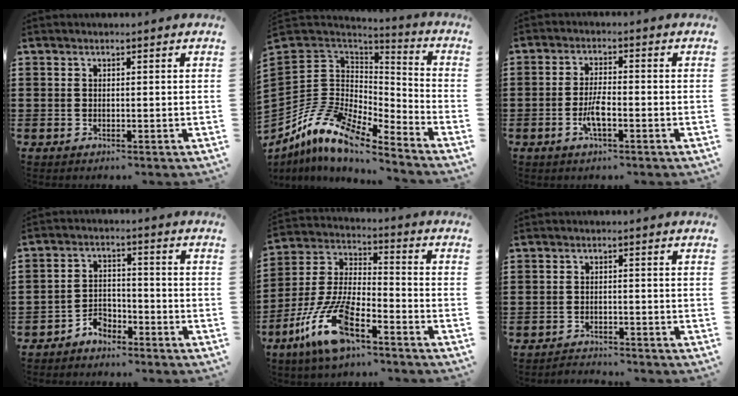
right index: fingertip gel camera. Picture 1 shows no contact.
{"total": 11.5, "force": [-8.5, 5.6, 5.4], "torque": [-0.145, 0.008, -0.175]}
{"total": 4.1, "force": [-1.7, 1.0, 3.6], "torque": [-0.074, -0.002, -0.034]}
{"total": 3.5, "force": [-3.2, 1.5, 0.3], "torque": [-0.013, 0.009, -0.066]}
{"total": 12.2, "force": [-7.8, 3.4, 8.7], "torque": [-0.210, -0.003, -0.157]}
{"total": 1.8, "force": [-1.8, 0.2, -0.1], "torque": [-0.005, 0.002, -0.041]}